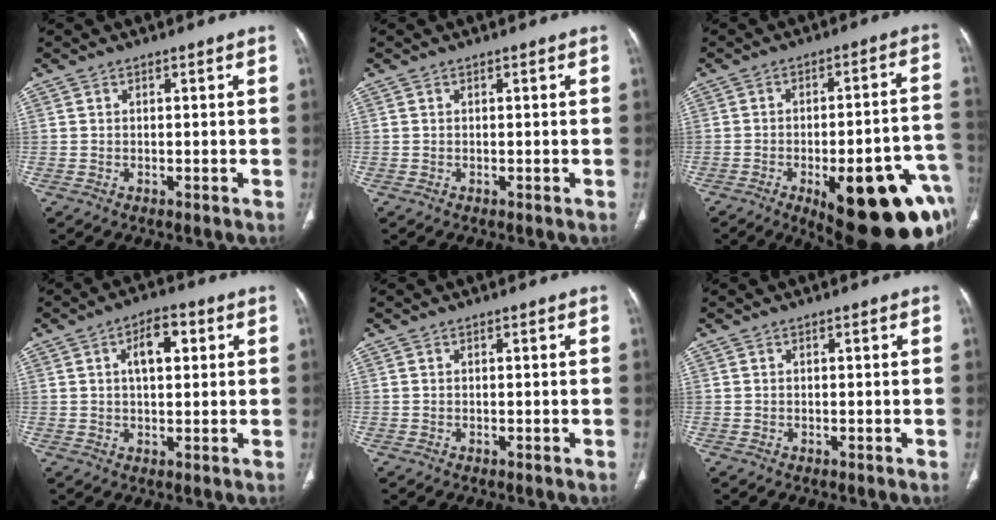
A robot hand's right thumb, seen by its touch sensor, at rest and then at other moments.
{"total": 0.0}
{"total": 26.0, "force": [-11.0, 8.8, 21.8], "torque": [-0.194, 0.045, -0.135]}
{"total": 7.0, "force": [2.1, 3.5, 5.7], "torque": [-0.079, 0.006, 0.031]}
{"total": 0.0}
{"total": 0.0}